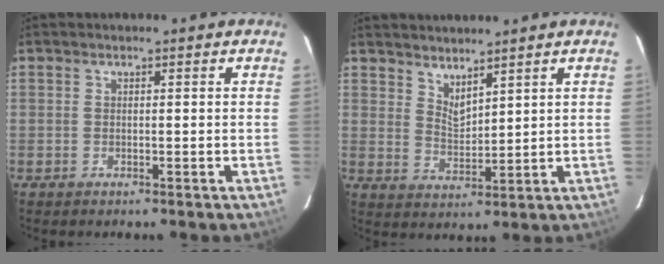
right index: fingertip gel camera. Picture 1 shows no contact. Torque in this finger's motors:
{"motor_torque": [-0.16, 0.19, -0.05, 0.00]}